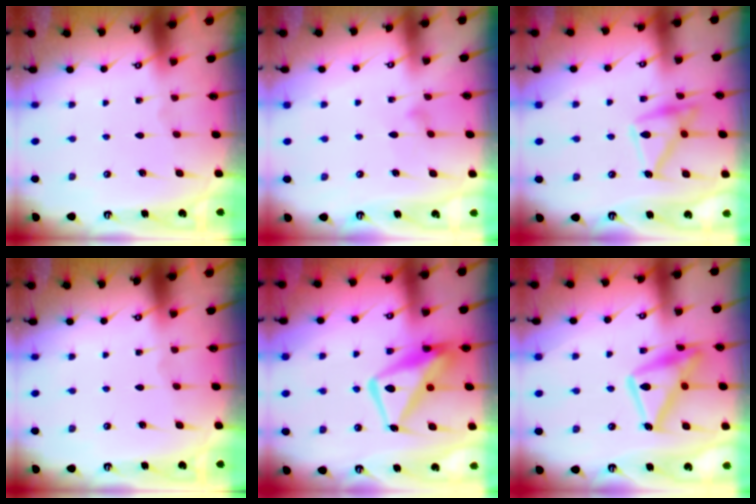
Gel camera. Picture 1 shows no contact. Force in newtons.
{"total": 7.3, "press": 7.3, "slide": 0.5}
{"total": 14.7, "press": 14.7, "slide": 0.4}
{"total": 0.0}
{"total": 12.9, "press": 12.8, "slide": 1.2}
{"total": 16.8, "press": 16.8, "slide": 1.0}